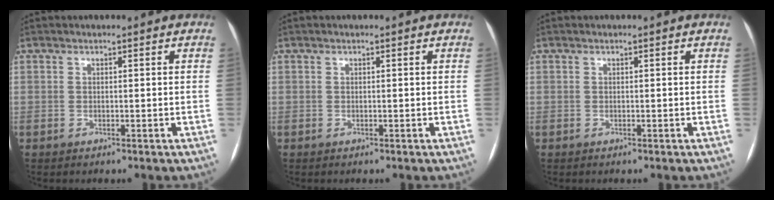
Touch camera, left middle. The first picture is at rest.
{"total": 0.0}
{"total": 0.0}